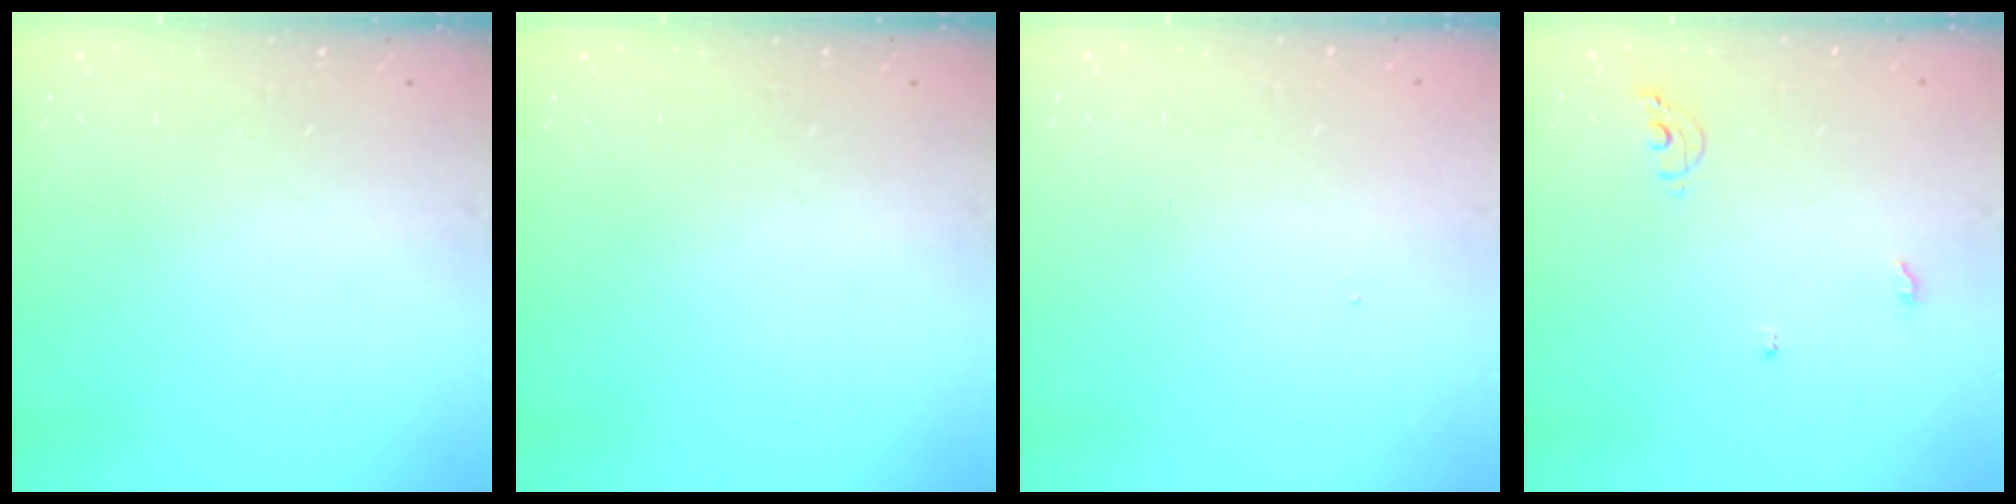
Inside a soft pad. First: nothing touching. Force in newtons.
{"total": 0.0}
{"total": 6.0, "press": 0.9, "slide": 5.9}
{"total": 5.4, "press": 5.4, "slide": 0.4}